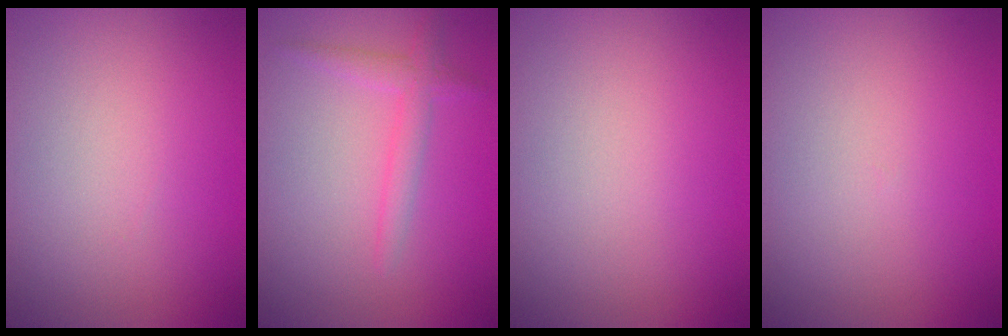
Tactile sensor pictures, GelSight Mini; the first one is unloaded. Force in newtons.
{"total": 2.0, "press": 2.0, "slide": 0.1}
{"total": 0.0}
{"total": 0.0}